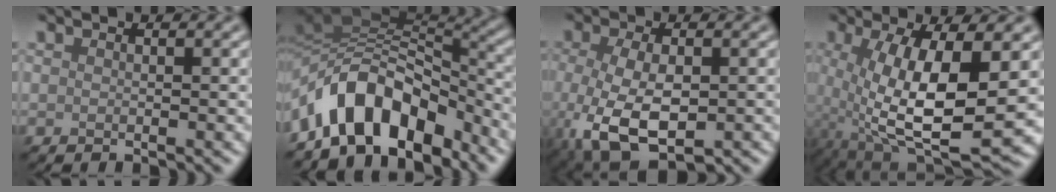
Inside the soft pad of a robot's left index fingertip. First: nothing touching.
{"total": 9.3, "force": [-5.0, 5.1, 5.8], "torque": [-0.073, 0.015, -0.091]}
{"total": 8.4, "force": [-3.0, 4.2, 6.6], "torque": [-0.147, -0.023, -0.044]}
{"total": 10.9, "force": [-0.5, 3.5, 10.3], "torque": [-0.195, -0.019, -0.002]}